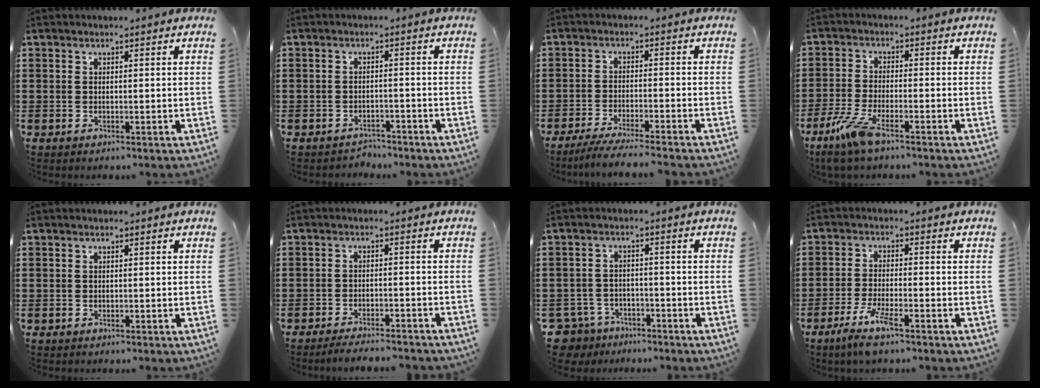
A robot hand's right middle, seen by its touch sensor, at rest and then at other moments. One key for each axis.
{"total": 2.1, "fx": -2.0, "fy": 0.4, "fz": -0.2, "tx": -0.006, "ty": 0.000, "tz": -0.046}
{"total": 4.1, "fx": -3.8, "fy": -0.4, "fz": 1.6, "tx": -0.034, "ty": -0.013, "tz": -0.073}
{"total": 6.1, "fx": -3.8, "fy": 1.2, "fz": 4.6, "tx": -0.114, "ty": -0.018, "tz": -0.076}
{"total": 0.0}
{"total": 3.2, "fx": -3.1, "fy": -0.2, "fz": 0.8, "tx": -0.015, "ty": -0.001, "tz": -0.062}
{"total": 4.1, "fx": -3.9, "fy": 1.3, "fz": 0.4, "tx": -0.037, "ty": -0.003, "tz": -0.087}
{"total": 5.2, "fx": -3.3, "fy": 0.5, "fz": 4.0, "tx": -0.083, "ty": -0.010, "tz": -0.061}